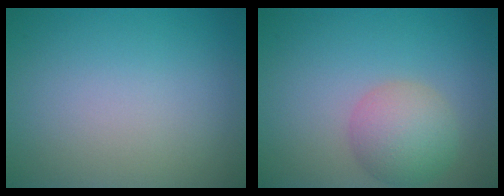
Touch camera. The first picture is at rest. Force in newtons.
{"total": 4.3, "press": 4.3, "slide": 0.3}